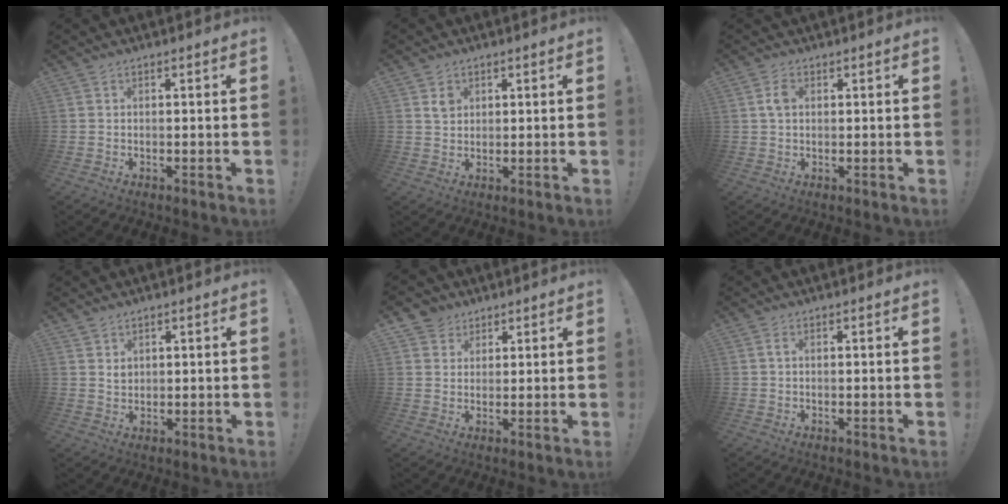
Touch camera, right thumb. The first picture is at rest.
{"total": 3.3, "force": [1.9, 2.6, 0.9], "torque": [-0.001, -0.009, 0.032]}
{"total": 3.3, "force": [1.2, 2.0, 2.3], "torque": [-0.033, -0.002, 0.019]}
{"total": 2.6, "force": [1.8, 1.8, 0.6], "torque": [0.007, -0.016, 0.029]}
{"total": 4.7, "force": [3.0, 3.6, 0.1], "torque": [0.006, -0.018, 0.056]}
{"total": 1.3, "force": [0.4, 0.2, 1.2], "torque": [-0.025, 0.001, 0.006]}